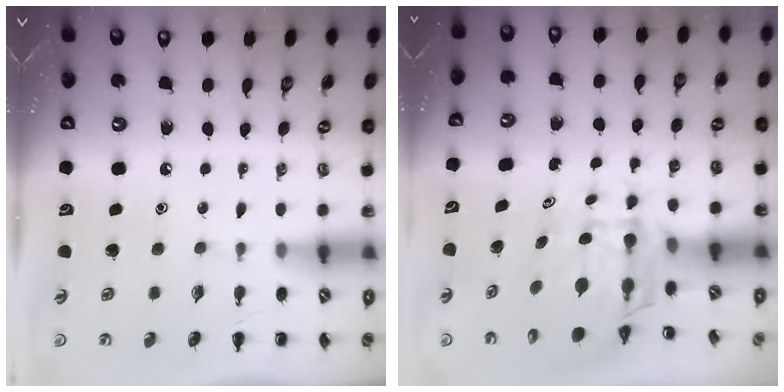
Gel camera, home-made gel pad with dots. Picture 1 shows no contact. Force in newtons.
{"total": 5.7, "press": 5.5, "slide": 1.4}